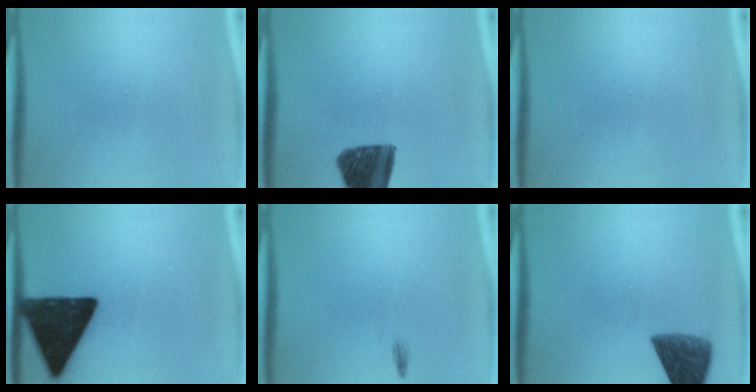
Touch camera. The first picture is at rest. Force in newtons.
{"total": 11.2}
{"total": 0.0}
{"total": 17.2}
{"total": 0.5}
{"total": 7.9}